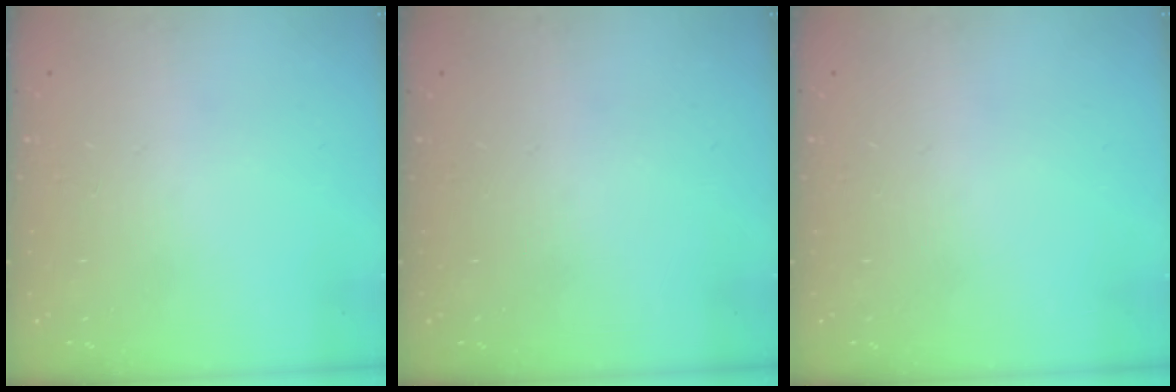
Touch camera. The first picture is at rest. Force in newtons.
{"total": 0.0}
{"total": 0.0}